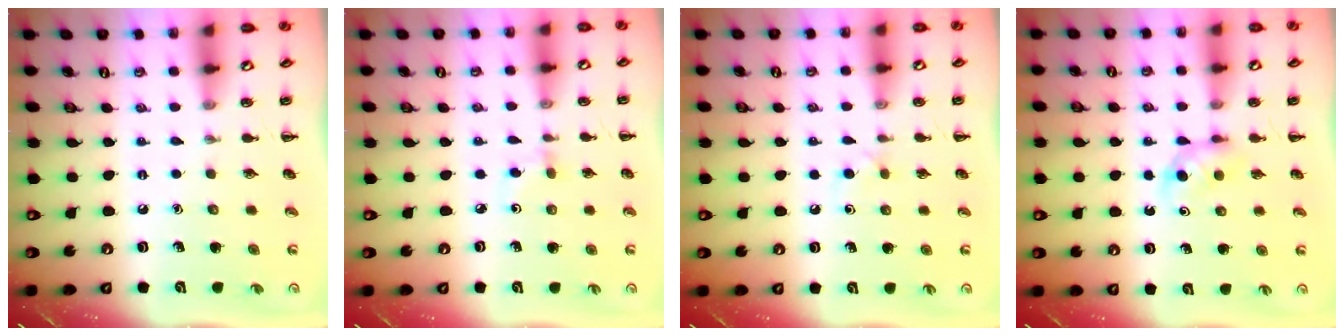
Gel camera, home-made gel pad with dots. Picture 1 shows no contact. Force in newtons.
{"total": 2.6, "press": 2.4, "slide": 1.1}
{"total": 3.7, "press": 3.5, "slide": 1.4}
{"total": 3.4, "press": 3.0, "slide": 1.5}